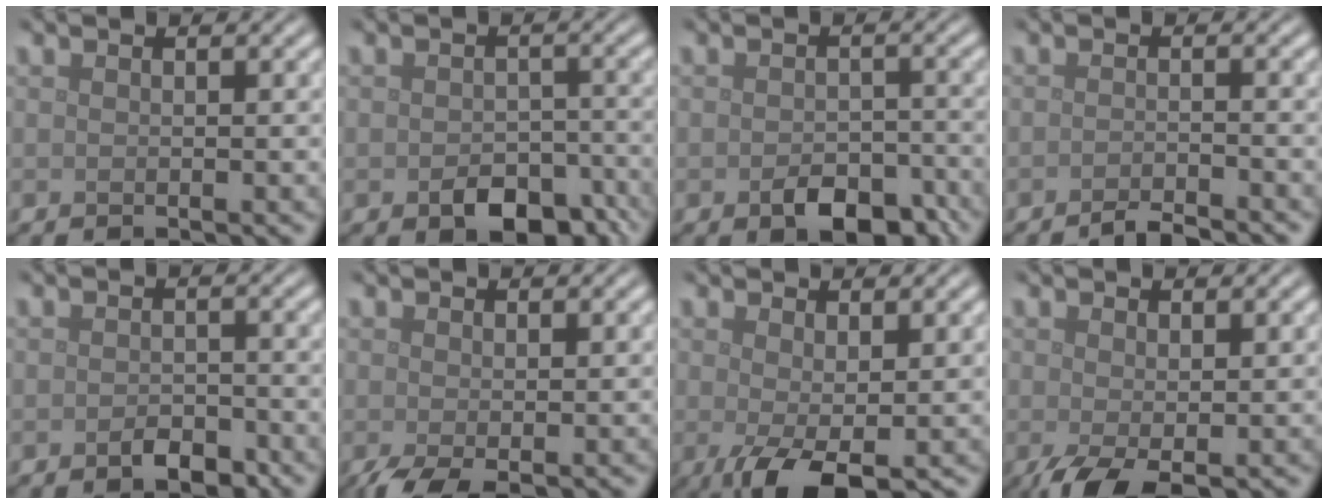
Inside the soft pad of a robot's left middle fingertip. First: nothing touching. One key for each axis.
{"total": 4.6, "fx": -2.2, "fy": 2.9, "fz": 2.8, "tx": -0.043, "ty": -0.011, "tz": -0.032}
{"total": 4.1, "fx": -2.0, "fy": 2.4, "fz": 2.7, "tx": -0.043, "ty": -0.007, "tz": -0.031}
{"total": 1.9, "fx": -1.7, "fy": 0.2, "fz": 0.9, "tx": -0.010, "ty": -0.001, "tz": -0.035}
{"total": 1.7, "fx": -1.0, "fy": 1.0, "fz": 1.0, "tx": -0.021, "ty": 0.000, "tz": -0.017}
{"total": 2.0, "fx": -0.8, "fy": 0.6, "fz": 1.7, "tx": -0.041, "ty": -0.011, "tz": -0.019}
{"total": 3.9, "fx": -0.8, "fy": 1.3, "fz": 3.6, "tx": -0.075, "ty": -0.014, "tz": -0.014}
{"total": 2.5, "fx": -0.9, "fy": 0.8, "fz": 2.2, "tx": -0.051, "ty": -0.011, "tz": -0.019}